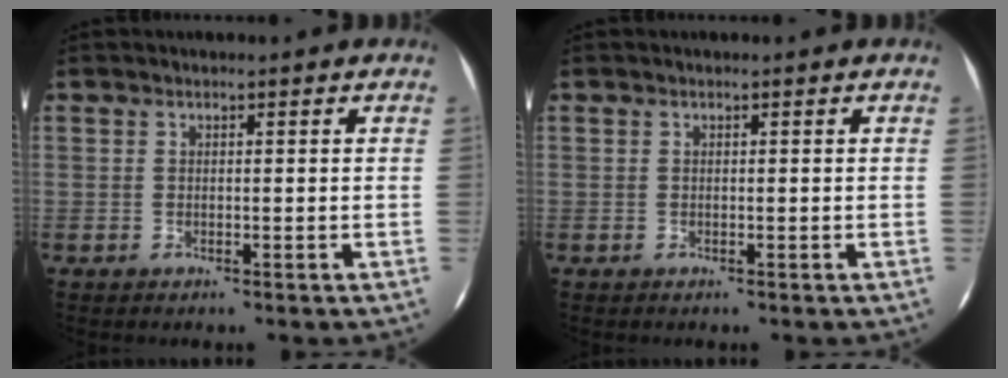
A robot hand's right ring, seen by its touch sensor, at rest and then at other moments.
{"total": 0.0}